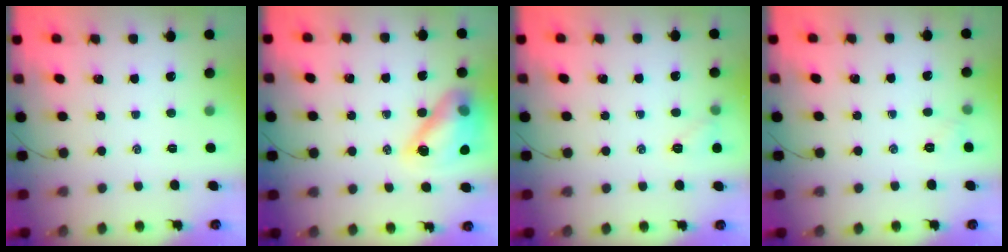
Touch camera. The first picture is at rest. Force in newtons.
{"total": 14.4, "press": 13.9, "slide": 4.0}
{"total": 5.3, "press": 5.2, "slide": 1.2}
{"total": 2.9, "press": 2.7, "slide": 1.0}